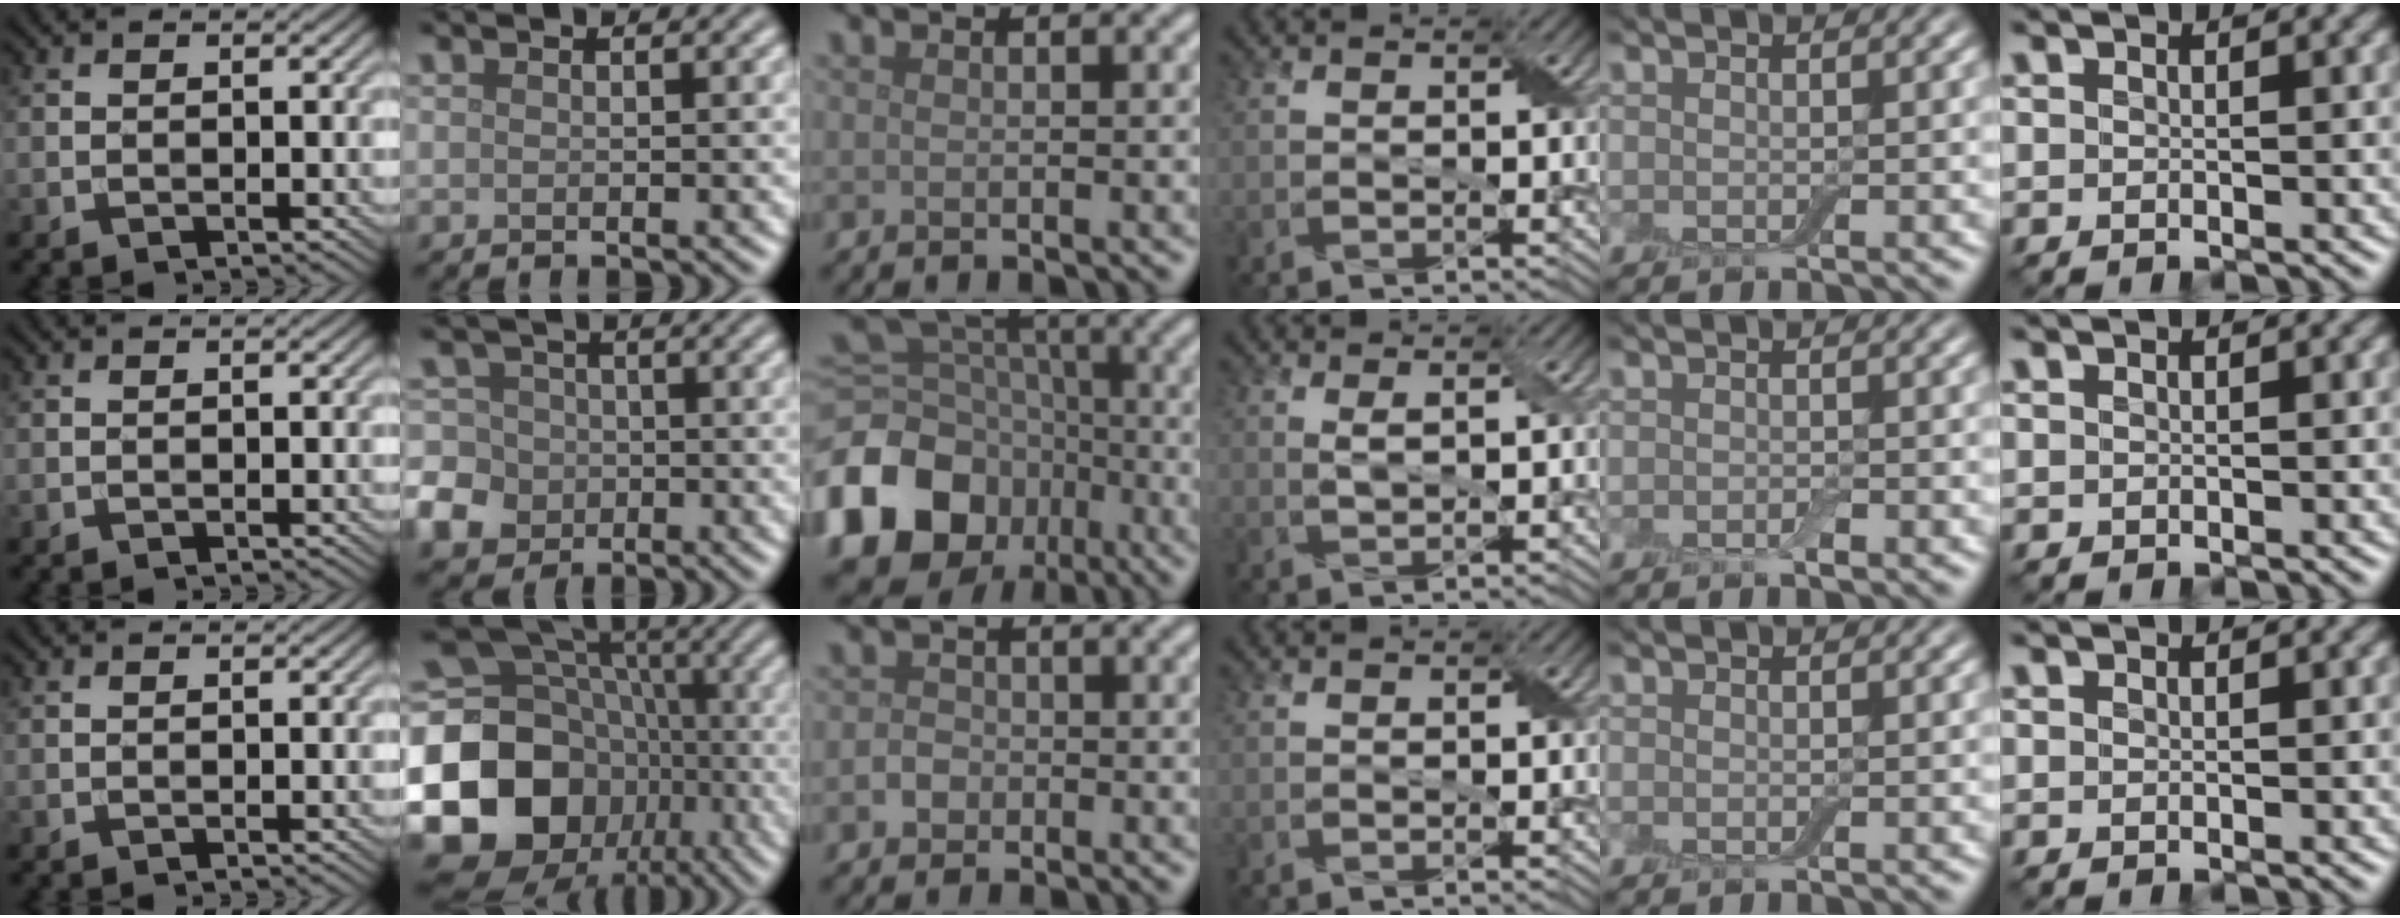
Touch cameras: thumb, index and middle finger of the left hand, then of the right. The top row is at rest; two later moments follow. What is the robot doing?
{"motion": "fold", "object": "aluminum foil"}